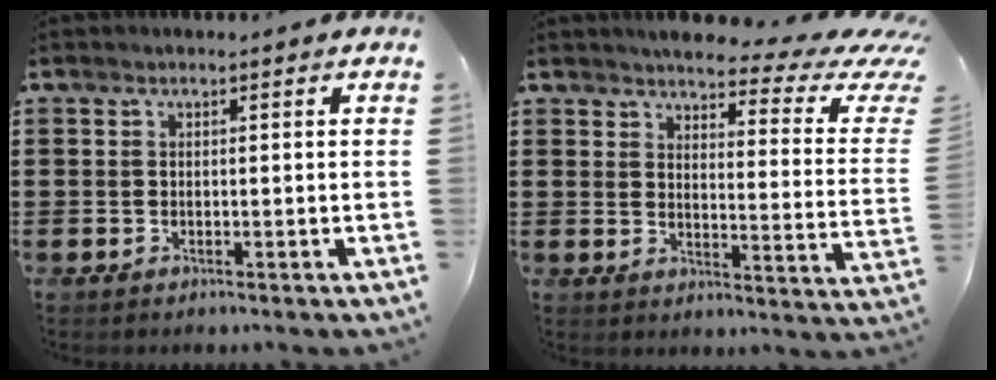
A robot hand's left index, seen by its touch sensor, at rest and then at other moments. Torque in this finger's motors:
{"motor_torque": [2.14, 0.00, 0.23, 0.01]}